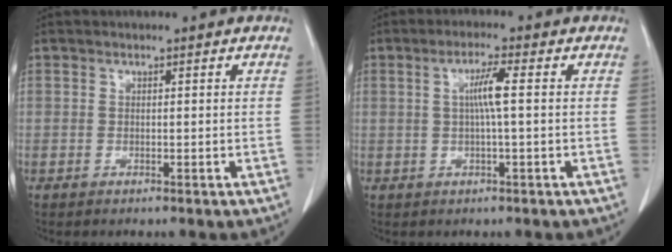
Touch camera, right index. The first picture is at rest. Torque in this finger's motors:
{"motor_torque": [0.42, -0.07, 0.28, 0.09]}